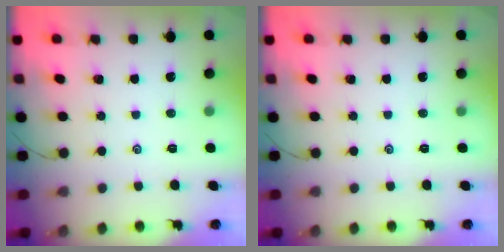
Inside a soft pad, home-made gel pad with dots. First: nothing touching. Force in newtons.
{"total": 0.0}